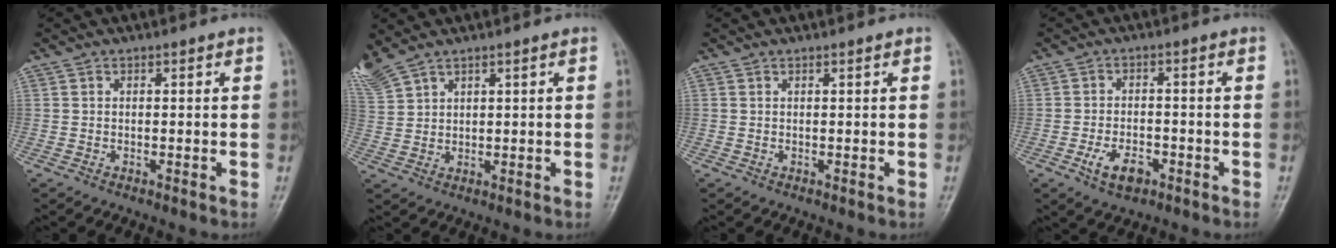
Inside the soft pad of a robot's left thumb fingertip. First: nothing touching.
{"total": 6.2, "force": [4.8, 2.2, 3.2], "torque": [-0.087, 0.002, 0.117]}
{"total": 0.0}
{"total": 5.5, "force": [-2.7, 3.2, 3.6], "torque": [-0.060, 0.012, -0.045]}